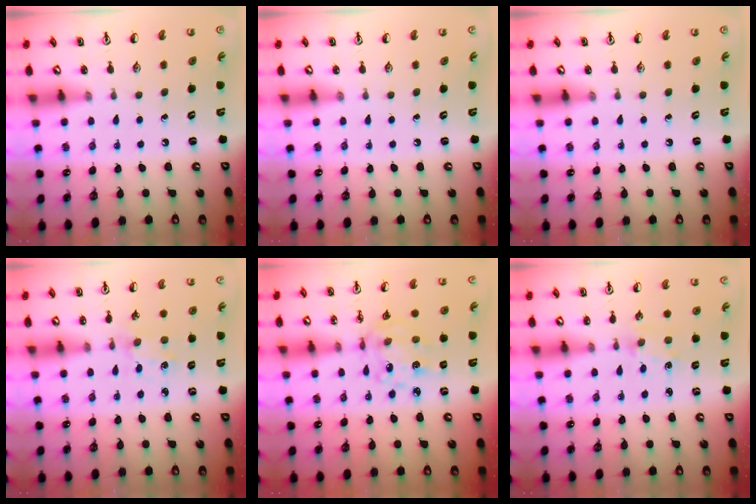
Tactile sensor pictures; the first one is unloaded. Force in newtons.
{"total": 0.0}
{"total": 0.0}
{"total": 0.9, "press": 0.8, "slide": 0.2}
{"total": 10.3, "press": 9.9, "slide": 3.0}
{"total": 1.0, "press": 0.9, "slide": 0.2}